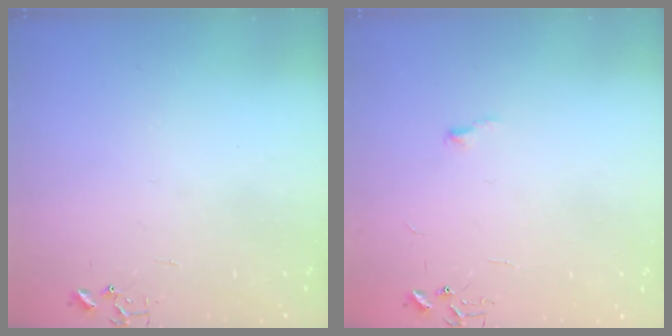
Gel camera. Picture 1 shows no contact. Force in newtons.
{"total": 3.5, "press": 3.5, "slide": 0.4}